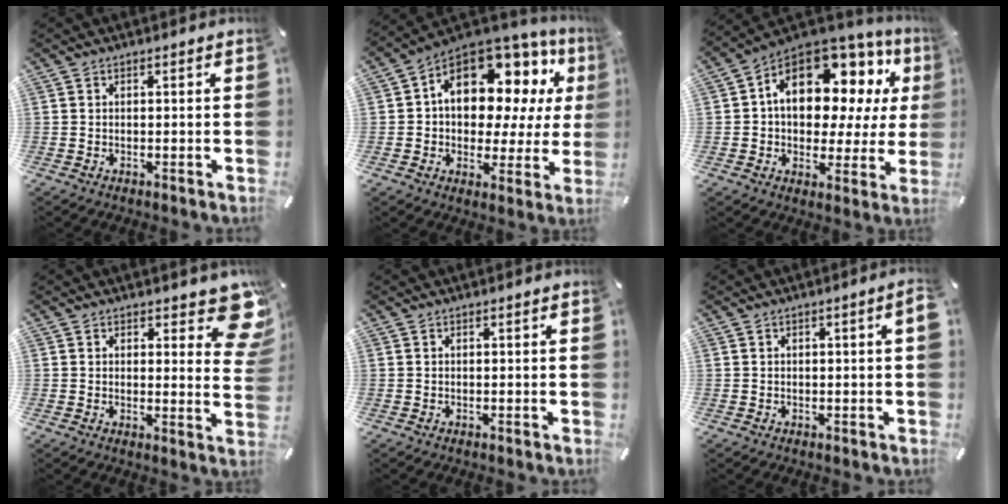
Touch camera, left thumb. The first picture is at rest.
{"total": 13.9, "force": [5.9, 9.5, 8.4], "torque": [-0.132, -0.044, 0.106]}
{"total": 15.9, "force": [5.7, 10.3, 10.7], "torque": [-0.167, -0.031, 0.103]}
{"total": 9.2, "force": [5.8, 4.2, 5.8], "torque": [-0.052, -0.044, 0.098]}
{"total": 0.0}
{"total": 1.7, "force": [0.0, 0.2, 1.7], "torque": [-0.028, -0.002, 0.000]}